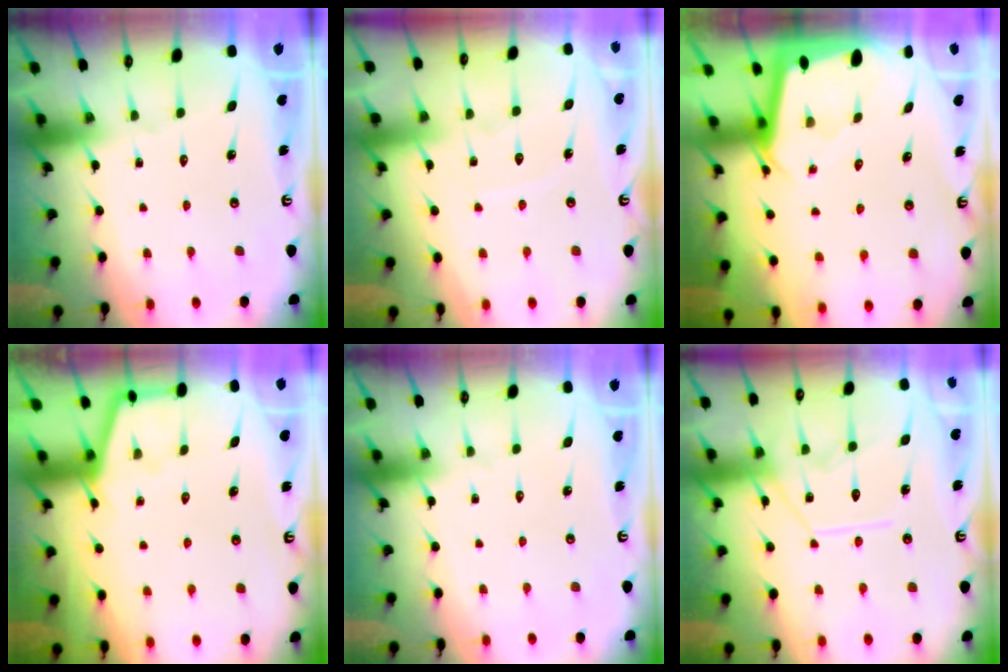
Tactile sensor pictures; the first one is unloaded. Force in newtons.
{"total": 5.8, "press": 5.8, "slide": 0.6}
{"total": 2.1, "press": 2.1, "slide": 0.2}
{"total": 3.5, "press": 3.5, "slide": 0.4}
{"total": 0.0}
{"total": 13.1, "press": 13.0, "slide": 1.3}